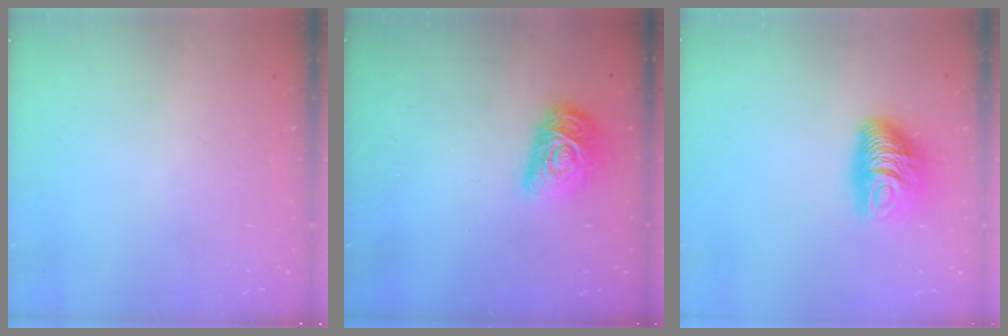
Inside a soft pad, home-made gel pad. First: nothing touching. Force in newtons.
{"total": 12.6, "press": 12.6, "slide": 0.5}
{"total": 10.4, "press": 10.3, "slide": 1.0}